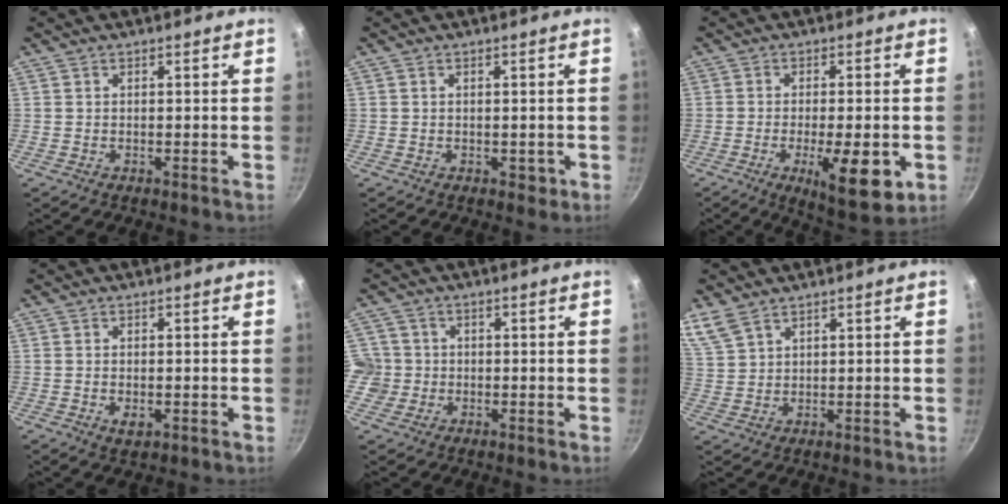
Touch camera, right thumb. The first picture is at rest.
{"total": 1.9, "force": [-0.2, 1.4, 1.1], "torque": [-0.009, 0.002, -0.002]}
{"total": 12.0, "force": [-3.7, 3.8, 10.8], "torque": [-0.151, -0.001, -0.049]}
{"total": 2.5, "force": [-0.7, 1.5, 1.9], "torque": [-0.032, -0.005, -0.009]}
{"total": 5.1, "force": [-0.8, 4.9, 0.9], "torque": [0.008, 0.009, -0.017]}
{"total": 5.6, "force": [4.3, 2.6, 2.4], "torque": [-0.046, -0.007, 0.096]}